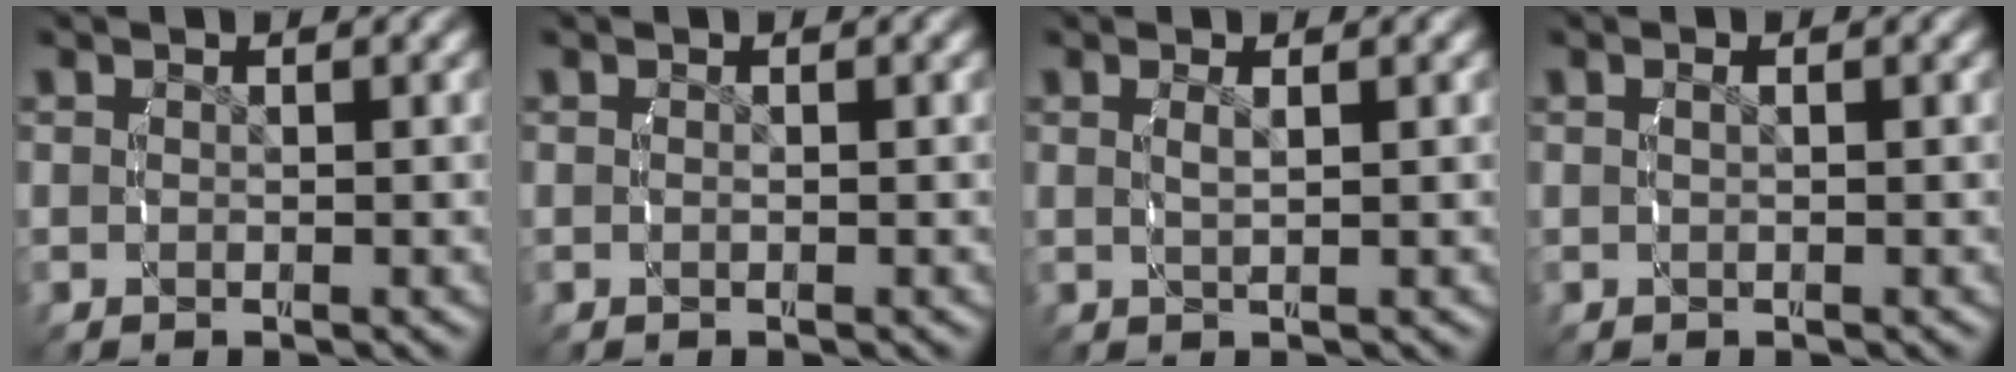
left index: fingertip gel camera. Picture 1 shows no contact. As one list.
[{"total": 0.0}, {"total": 1.3, "force": [0.5, -0.4, 1.1], "torque": [-0.020, -0.001, 0.014]}, {"total": 0.6, "force": [0.0, -0.3, 0.5], "torque": [-0.009, 0.002, 0.001]}]